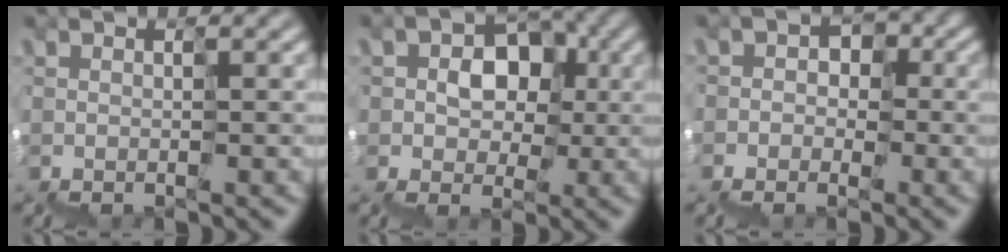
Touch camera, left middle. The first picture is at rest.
{"total": 4.6, "force": [1.0, 4.3, 1.5], "torque": [-0.027, 0.018, 0.013]}
{"total": 4.5, "force": [-1.3, 4.1, 1.3], "torque": [-0.015, 0.008, -0.030]}